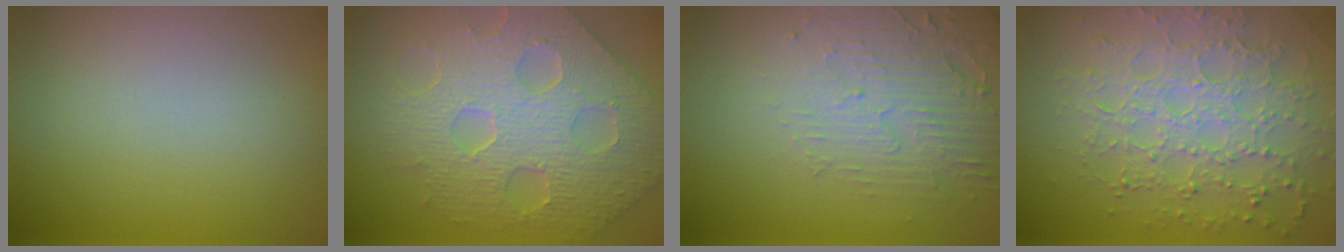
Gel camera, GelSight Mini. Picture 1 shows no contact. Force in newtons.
{"total": 8.4, "press": 6.7, "slide": 5.0}
{"total": 5.0, "press": 3.3, "slide": 3.8}
{"total": 7.3, "press": 5.4, "slide": 5.0}